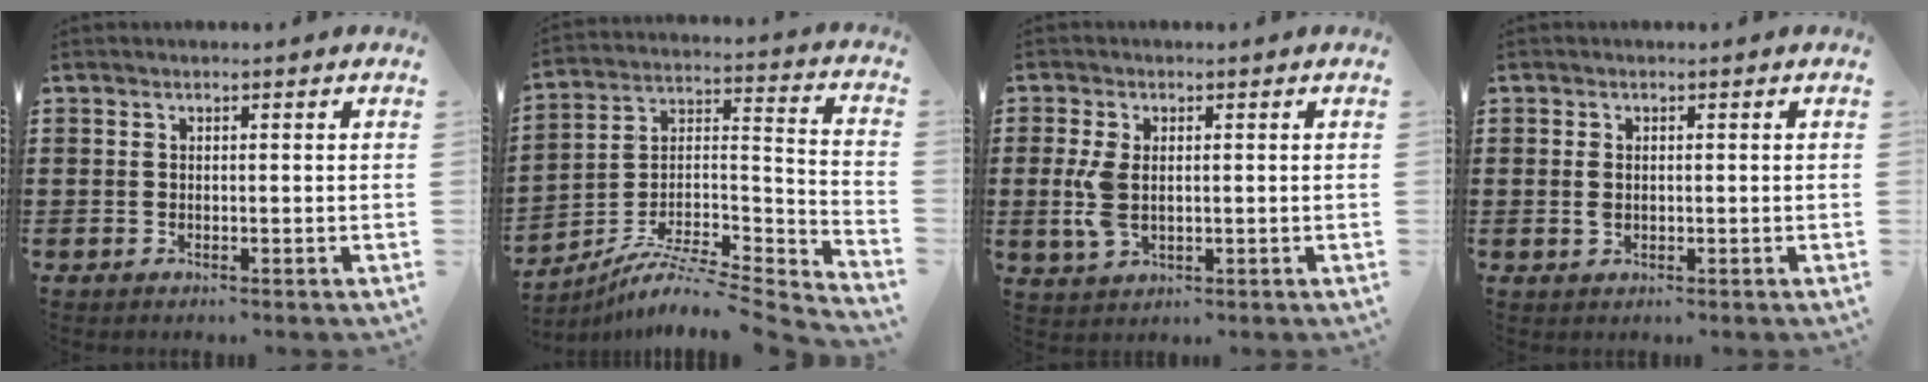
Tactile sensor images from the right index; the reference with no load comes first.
{"total": 7.0, "force": [-5.8, 1.5, 3.6], "torque": [-0.059, -0.002, -0.117]}
{"total": 5.2, "force": [0.0, 3.0, 4.3], "torque": [-0.112, -0.004, -0.006]}
{"total": 1.6, "force": [0.0, 0.9, 1.3], "torque": [-0.034, 0.002, -0.004]}